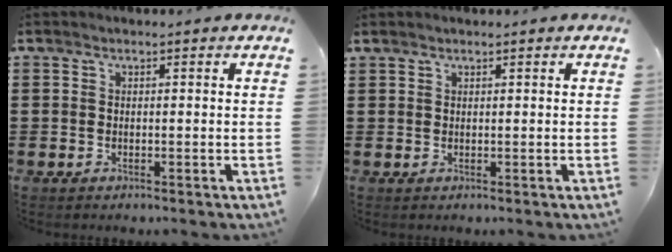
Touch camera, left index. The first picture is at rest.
{"total": 0.8, "force": [0.7, 0.3, 0.1], "torque": [-0.004, 0.000, 0.014]}